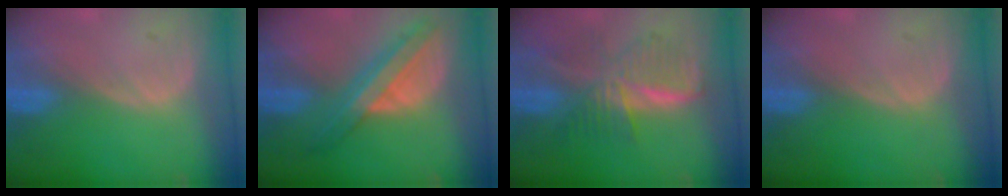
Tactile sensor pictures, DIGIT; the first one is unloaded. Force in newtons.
{"total": 8.2, "press": 6.9, "slide": 4.4}
{"total": 7.7, "press": 7.7, "slide": 0.3}
{"total": 0.0}